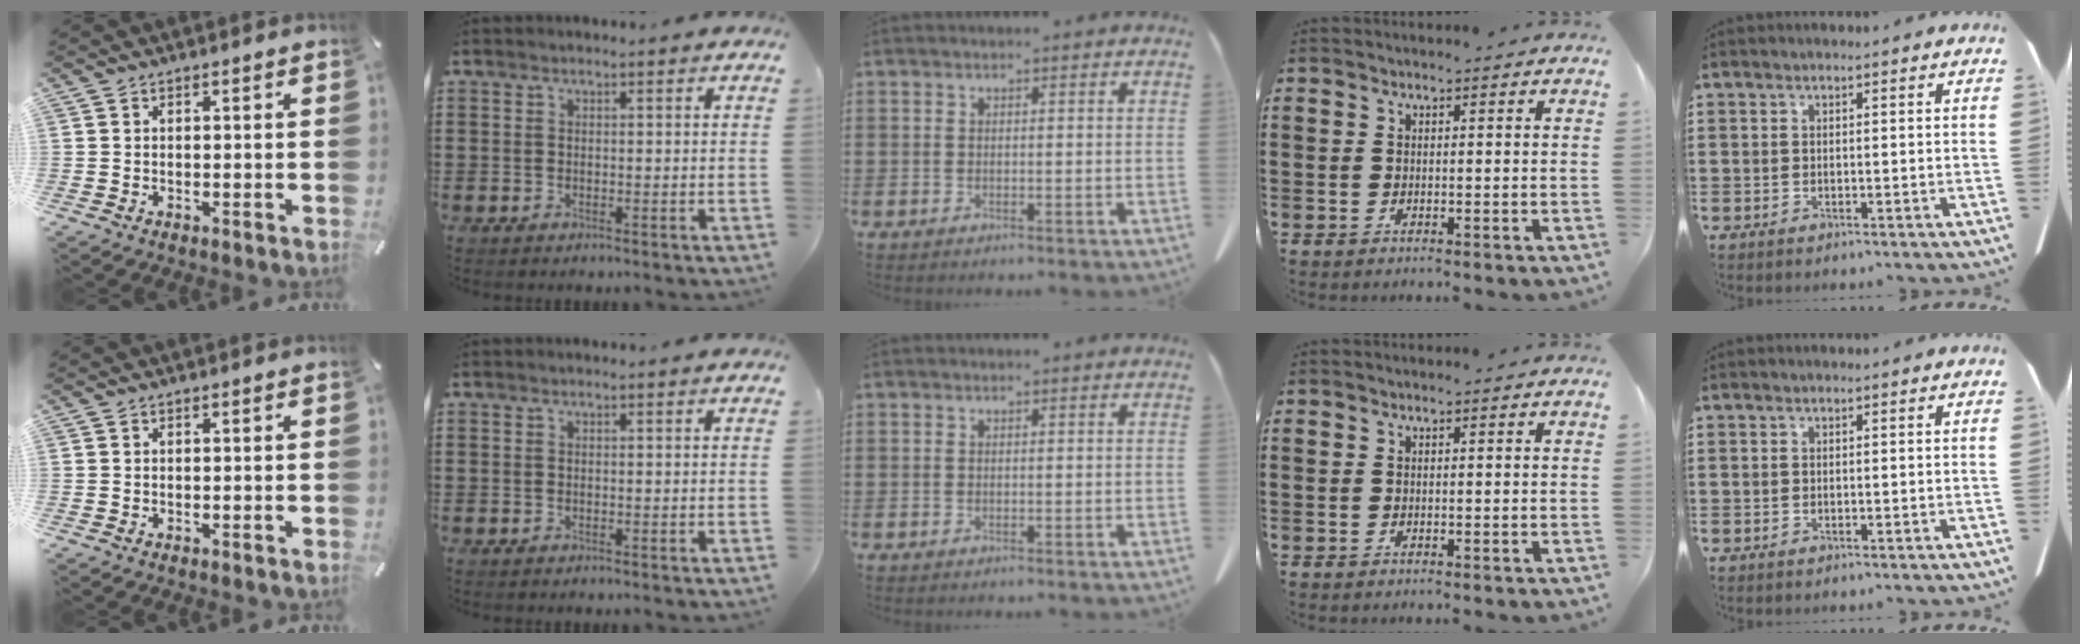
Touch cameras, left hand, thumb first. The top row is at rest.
{}